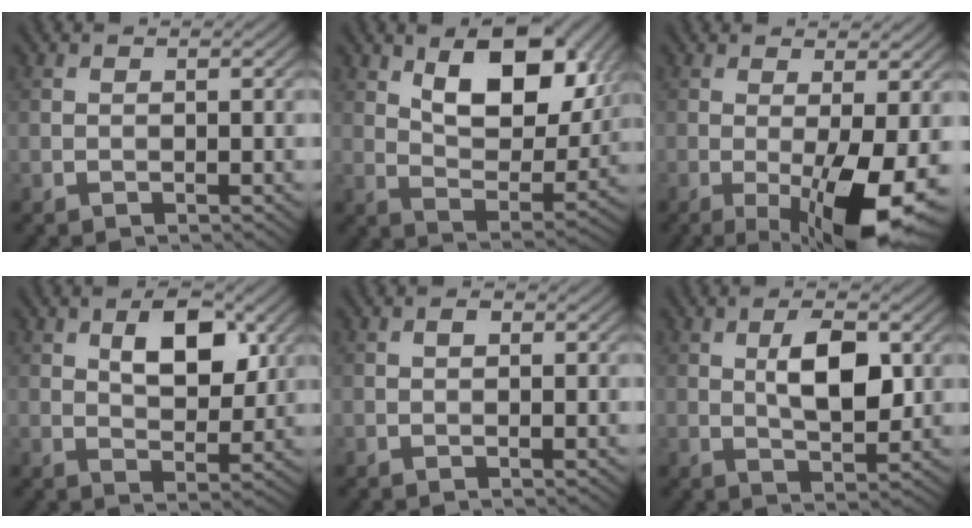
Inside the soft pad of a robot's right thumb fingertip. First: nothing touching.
{"total": 12.4, "force": [5.6, 6.4, 9.0], "torque": [-0.143, -0.009, 0.094]}
{"total": 9.6, "force": [-2.6, 2.1, 9.0], "torque": [-0.146, -0.005, -0.029]}
{"total": 7.0, "force": [2.7, 3.6, 5.4], "torque": [-0.089, -0.003, 0.045]}
{"total": 0.9, "force": [0.2, 0.5, 0.7], "torque": [-0.010, 0.001, 0.001]}
{"total": 6.4, "force": [1.3, 2.8, 5.6], "torque": [-0.098, 0.000, 0.025]}